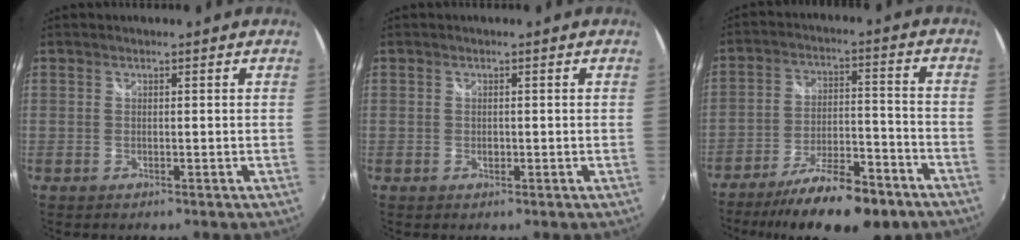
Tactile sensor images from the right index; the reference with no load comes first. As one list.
[{"total": 0.9, "force": [-0.2, 0.7, 0.6], "torque": [-0.009, 0.000, -0.003]}, {"total": 18.1, "force": [-13.7, 5.2, 10.6], "torque": [-0.191, -0.015, -0.204]}]